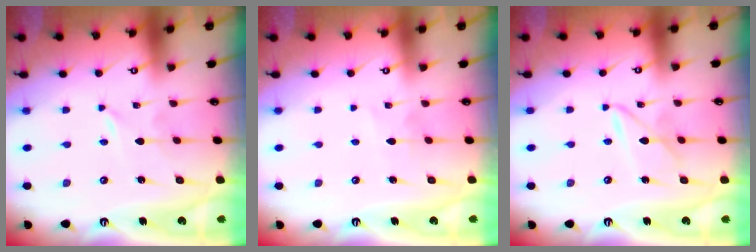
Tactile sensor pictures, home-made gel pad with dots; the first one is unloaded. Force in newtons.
{"total": 4.2, "press": 4.2, "slide": 0.5}
{"total": 5.0, "press": 5.0, "slide": 0.4}